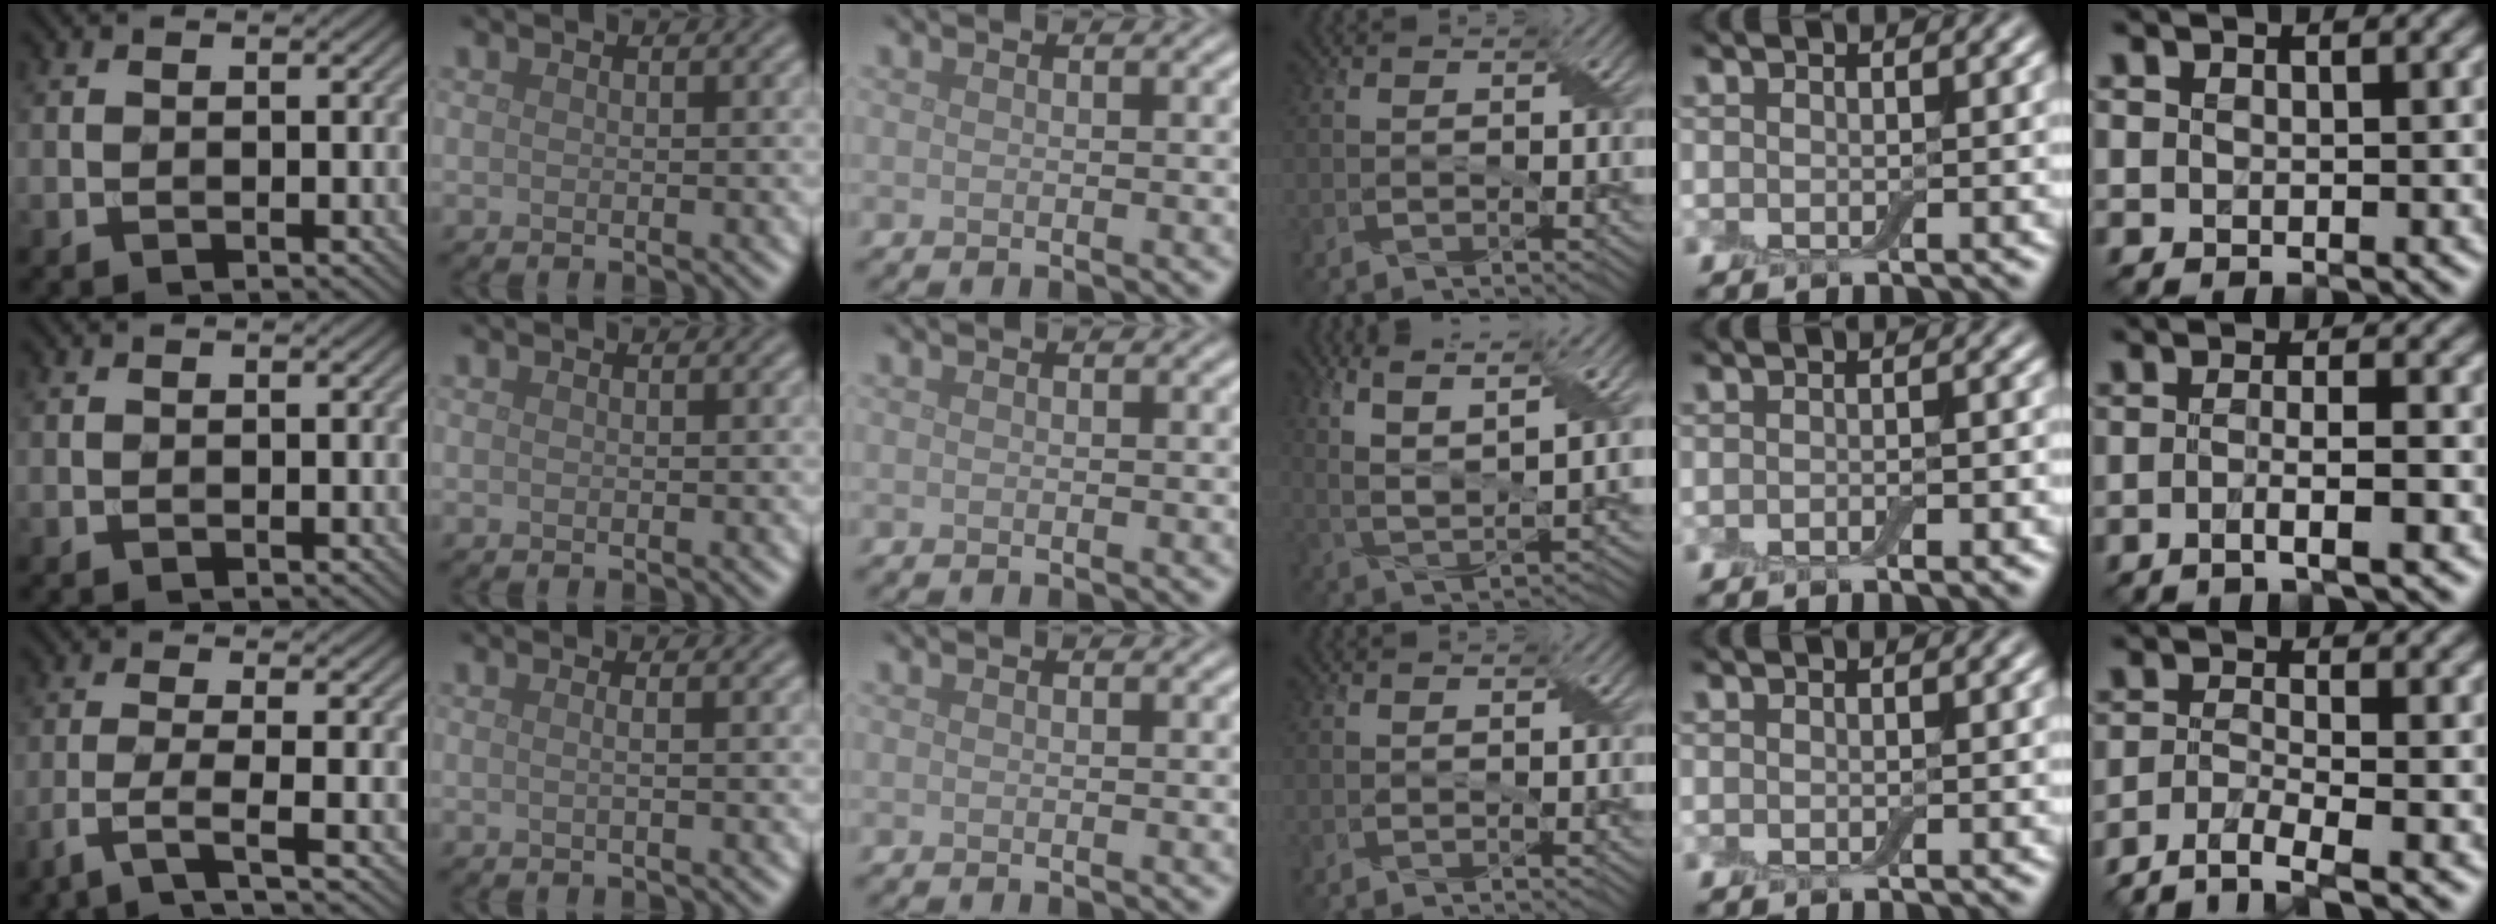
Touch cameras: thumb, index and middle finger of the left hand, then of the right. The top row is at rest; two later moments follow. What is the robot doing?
{"motion": "peel", "object": "bubble wrap"}